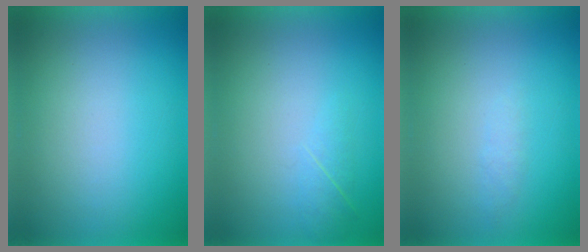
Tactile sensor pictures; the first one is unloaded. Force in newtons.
{"total": 1.9}
{"total": 1.2}